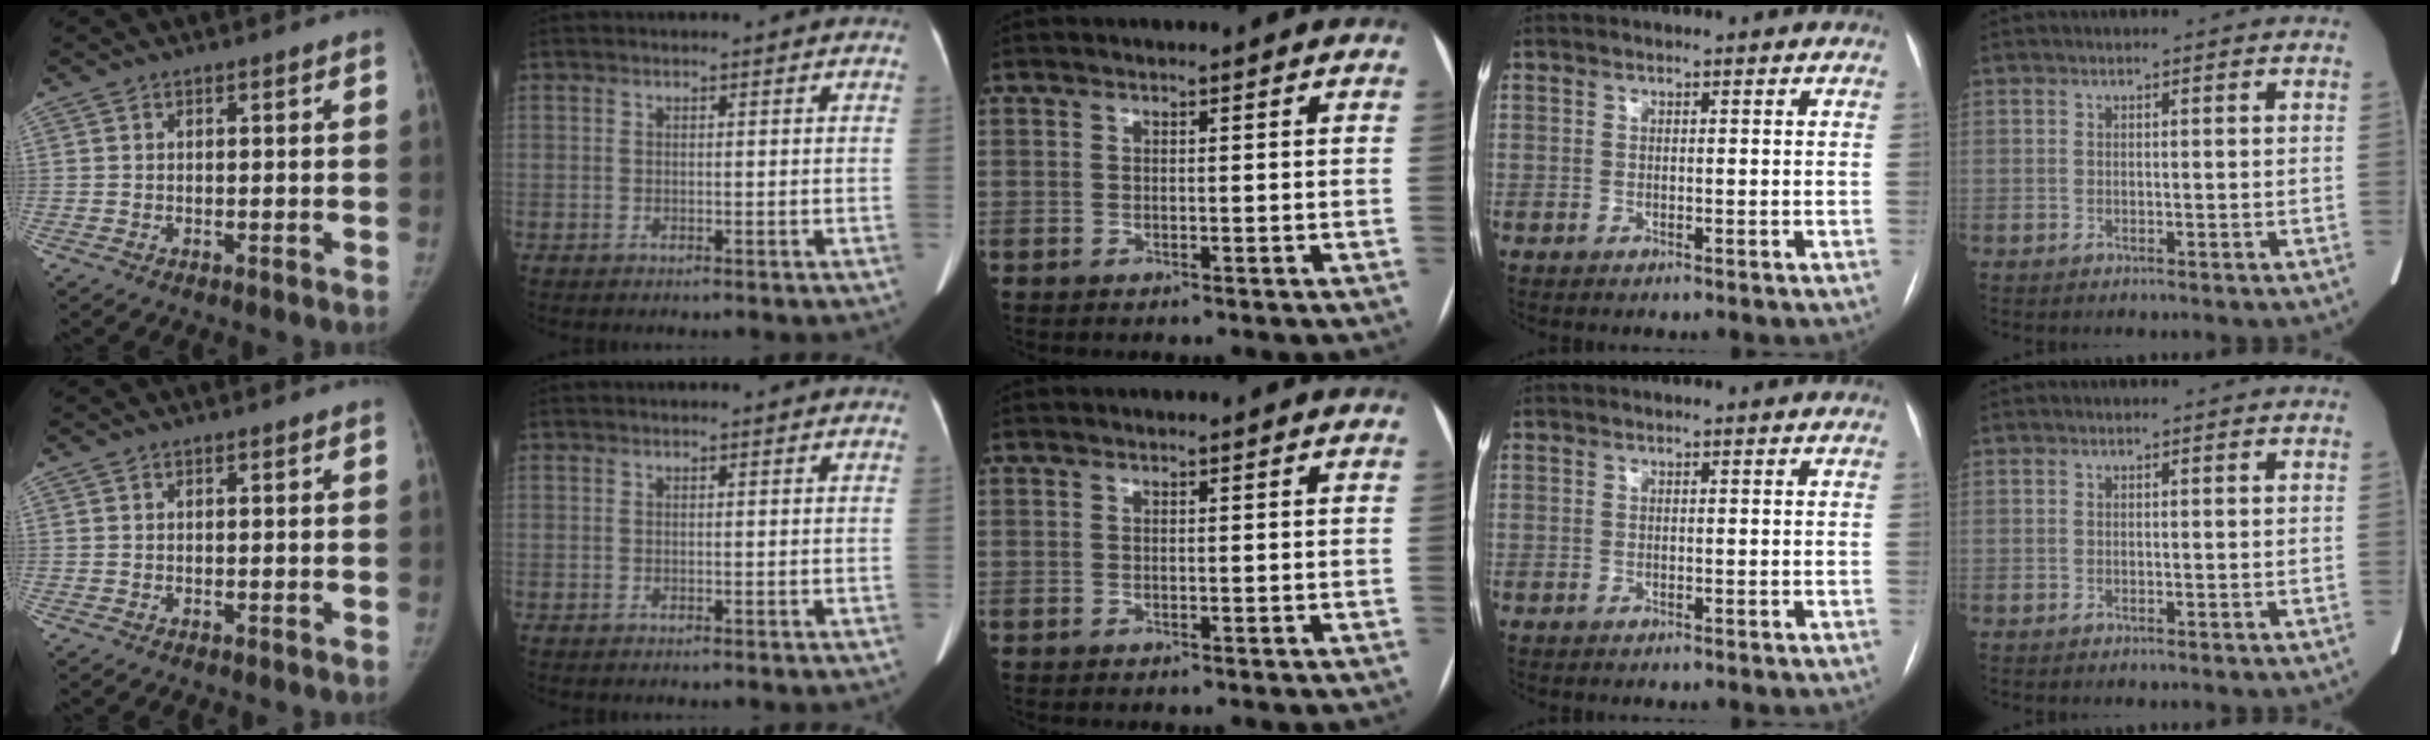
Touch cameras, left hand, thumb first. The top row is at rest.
{}